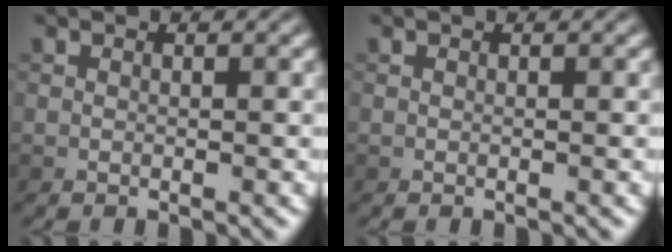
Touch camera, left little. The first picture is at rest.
{"total": 0.0}